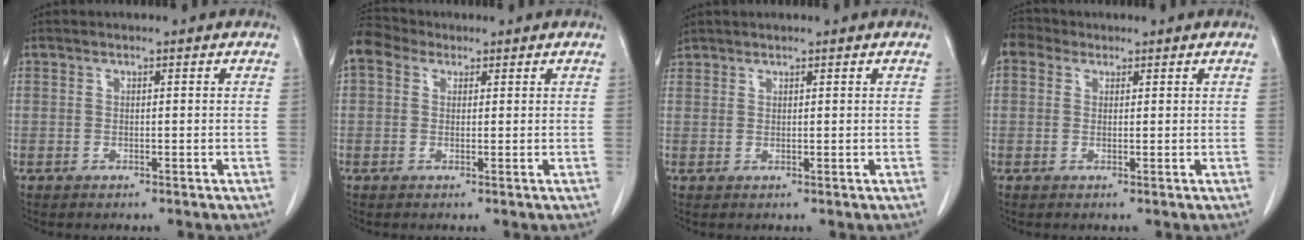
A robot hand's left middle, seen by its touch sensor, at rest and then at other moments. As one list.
[{"total": 3.8, "force": [2.2, 2.6, 1.6], "torque": [-0.043, 0.026, 0.044]}, {"total": 1.5, "force": [1.4, 0.5, -0.1], "torque": [-0.005, 0.011, 0.029]}, {"total": 2.9, "force": [1.7, 2.1, 0.9], "torque": [-0.020, 0.018, 0.031]}]